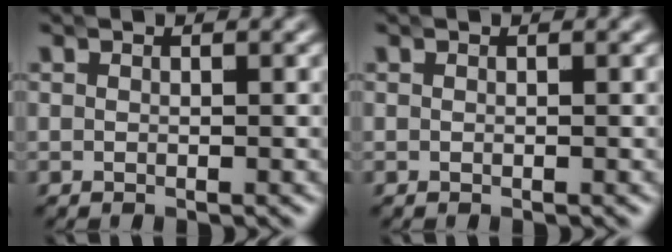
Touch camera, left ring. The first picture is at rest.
{"total": 0.0}